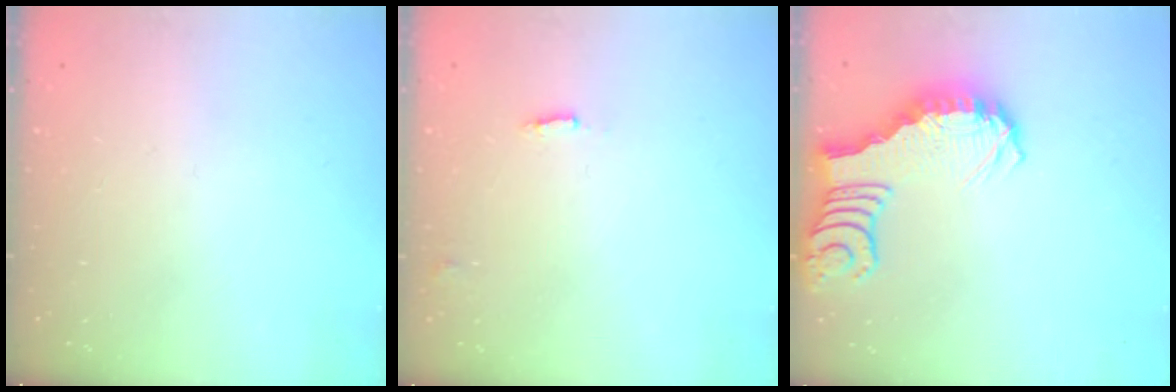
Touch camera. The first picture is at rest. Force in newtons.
{"total": 5.2, "press": 5.2, "slide": 0.4}
{"total": 2.8, "press": 2.8, "slide": 0.5}